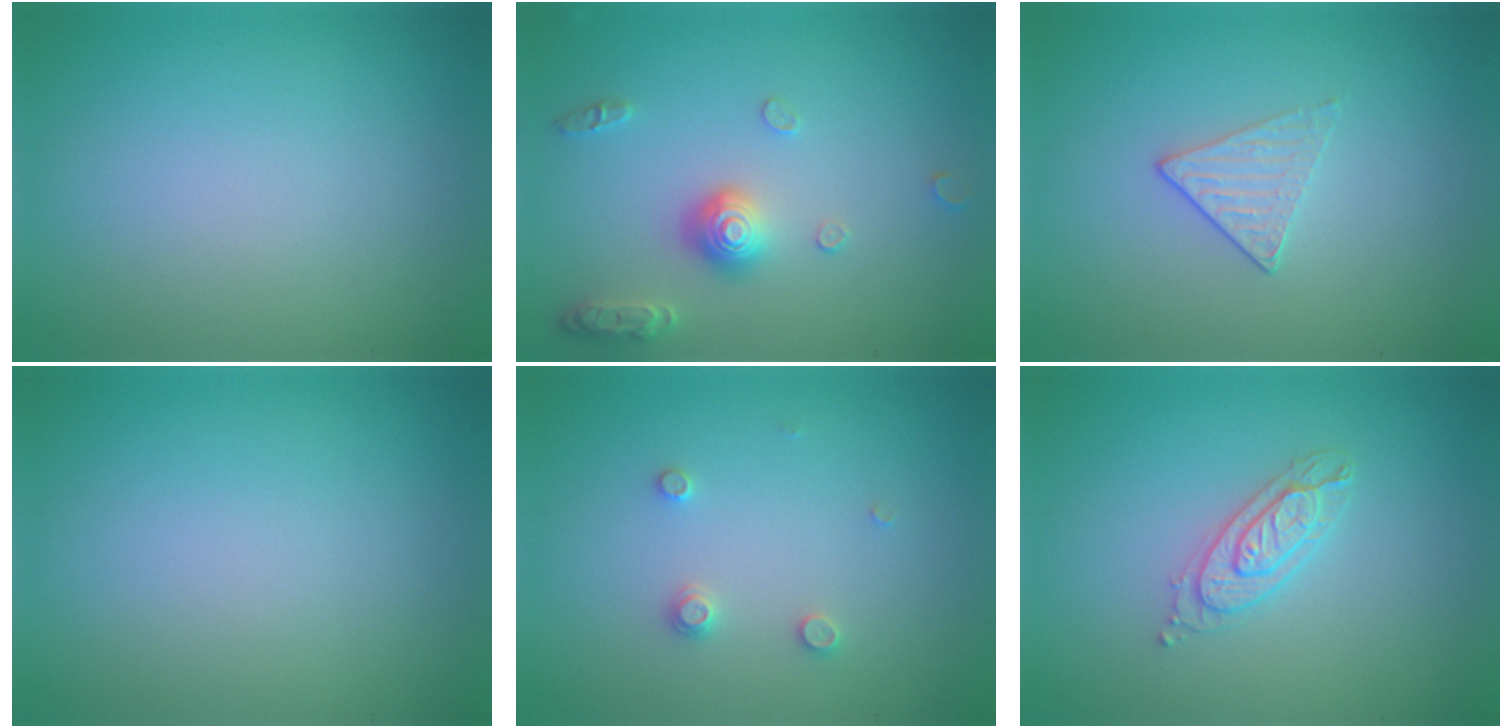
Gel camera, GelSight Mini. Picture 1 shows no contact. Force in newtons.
{"total": 3.0, "press": 2.9, "slide": 0.7}
{"total": 1.4, "press": 1.1, "slide": 0.9}
{"total": 0.0}
{"total": 1.3, "press": 1.3, "slide": 0.2}
{"total": 2.3, "press": 2.3, "slide": 0.4}